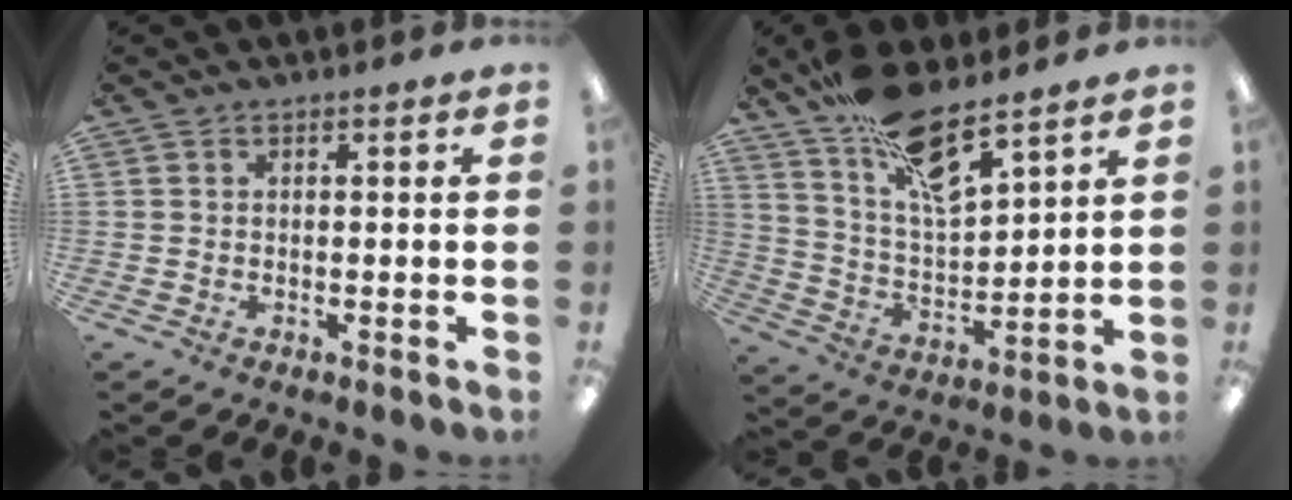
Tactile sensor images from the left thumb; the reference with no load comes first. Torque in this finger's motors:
{"motor_torque": [1.47, 0.05, 1.68, -1.09, 0.42]}